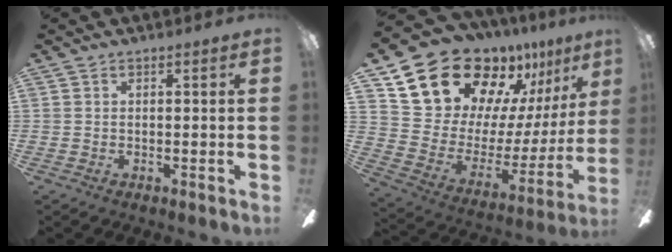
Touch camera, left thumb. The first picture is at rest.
{"total": 21.7, "force": [17.5, 10.7, 7.2], "torque": [-0.132, -0.133, 0.332]}